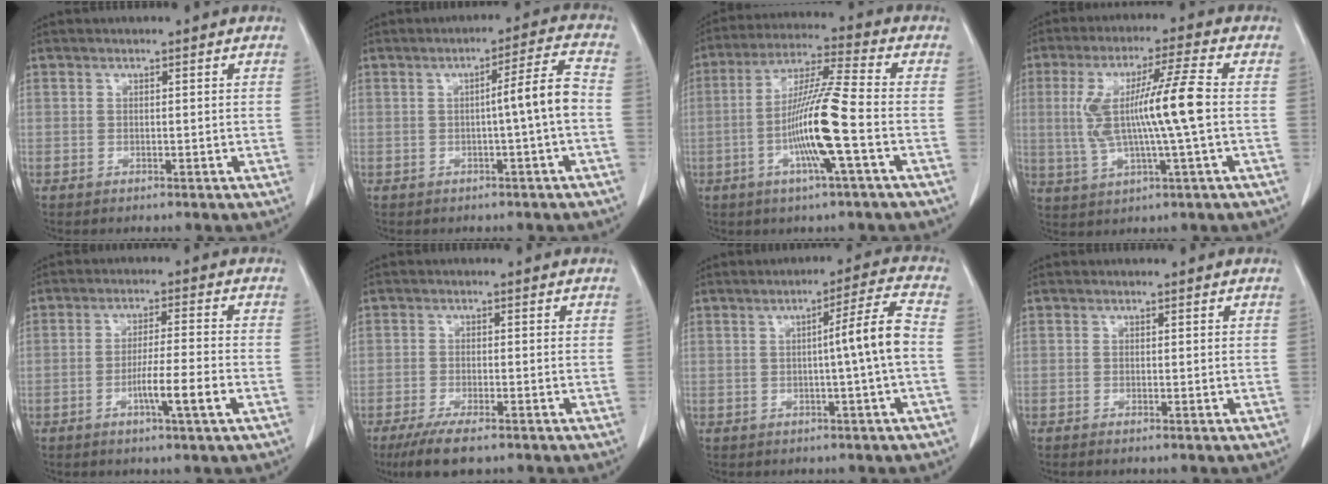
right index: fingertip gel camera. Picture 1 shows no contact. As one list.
[{"total": 5.6, "force": [-0.9, -0.8, 5.5], "torque": [-0.078, 0.012, -0.014]}, {"total": 12.3, "force": [-3.3, -0.5, 11.8], "torque": [-0.227, -0.002, -0.069]}, {"total": 11.7, "force": [0.2, 0.0, 11.7], "torque": [-0.236, 0.009, 0.005]}, {"total": 6.6, "force": [-2.5, -0.4, 6.0], "torque": [-0.102, -0.007, -0.045]}, {"total": 7.1, "force": [-5.2, 1.7, 4.5], "torque": [-0.079, -0.014, -0.088]}, {"total": 6.2, "force": [-0.7, -1.2, 6.0], "torque": [-0.088, 0.010, -0.010]}, {"total": 0.5, "force": [-0.4, -0.1, 0.3], "torque": [-0.007, -0.001, -0.009]}]